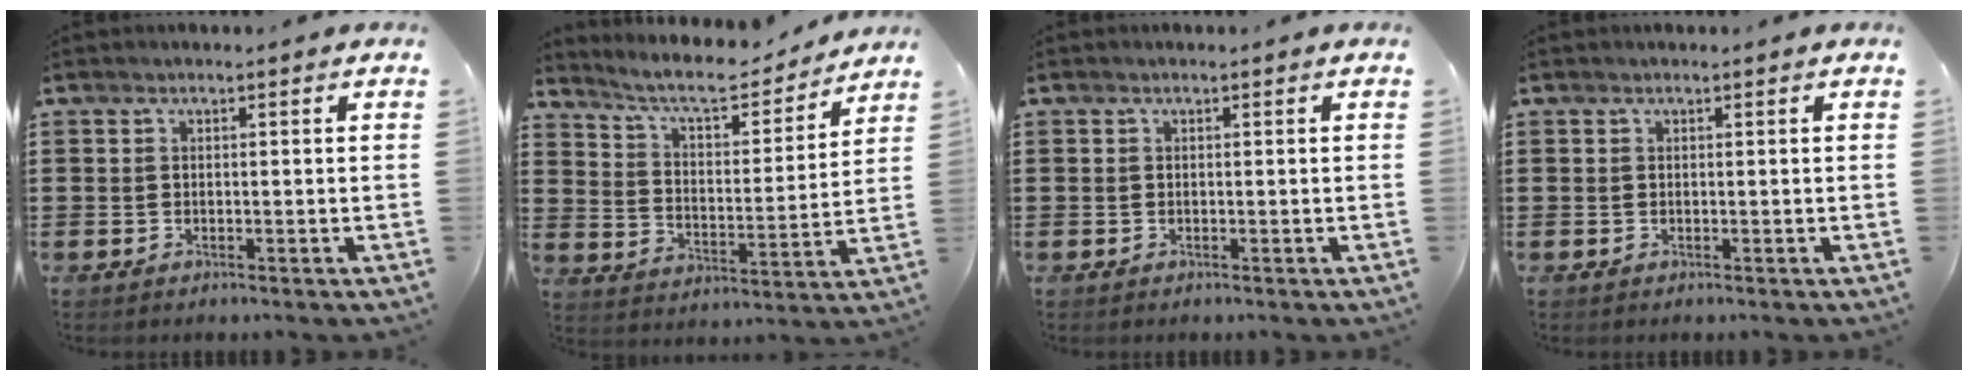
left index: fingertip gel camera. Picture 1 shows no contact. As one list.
[{"total": 7.4, "force": [6.8, 1.0, 2.9], "torque": [-0.078, -0.046, 0.113]}, {"total": 0.0}, {"total": 0.0}]